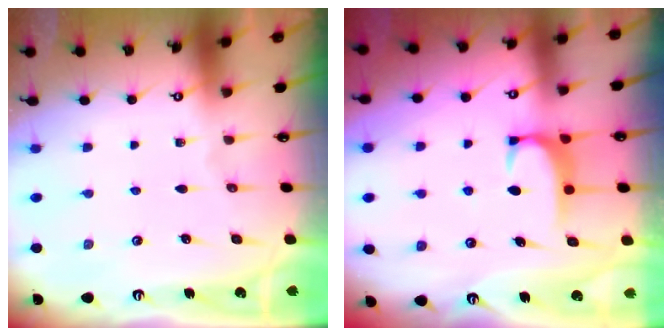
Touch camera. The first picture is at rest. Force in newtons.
{"total": 1.9, "press": 1.8, "slide": 0.5}